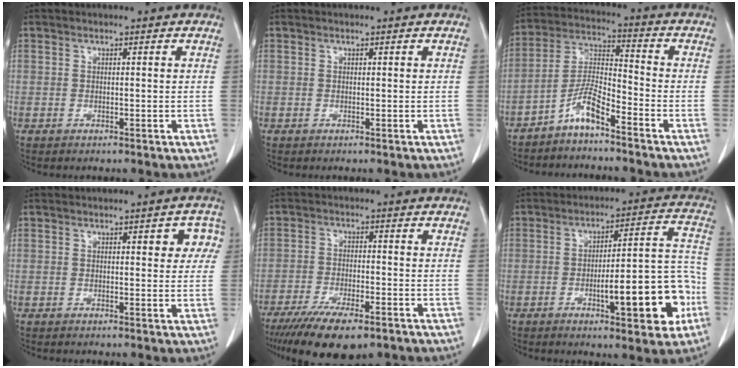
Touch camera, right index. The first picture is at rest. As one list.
[{"total": 0.0}, {"total": 6.5, "force": [-4.7, 1.0, 4.4], "torque": [-0.098, 0.004, -0.096]}, {"total": 4.5, "force": [1.4, 1.8, 3.8], "torque": [-0.028, 0.012, 0.011]}, {"total": 12.1, "force": [-8.6, 3.2, 8.0], "torque": [-0.129, -0.022, -0.134]}, {"total": 15.3, "force": [-5.2, 3.2, 14.0], "torque": [-0.187, 0.028, -0.066]}]